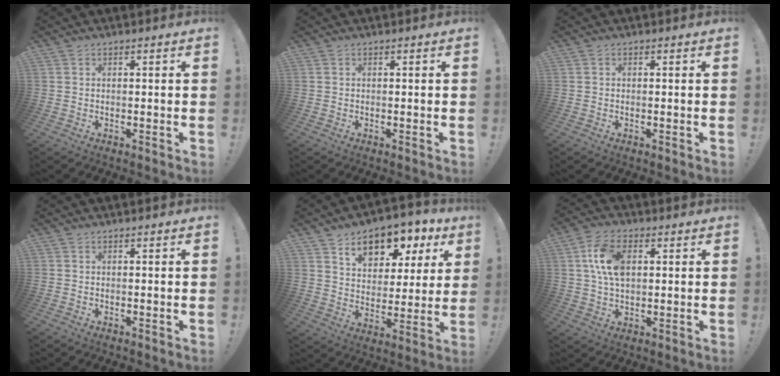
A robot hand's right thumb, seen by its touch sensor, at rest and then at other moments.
{"total": 0.0}
{"total": 0.0}
{"total": 0.0}
{"total": 12.5, "force": [7.6, 7.5, 6.5], "torque": [-0.094, -0.046, 0.135]}
{"total": 10.8, "force": [2.4, 7.0, 7.9], "torque": [-0.144, 0.006, 0.045]}